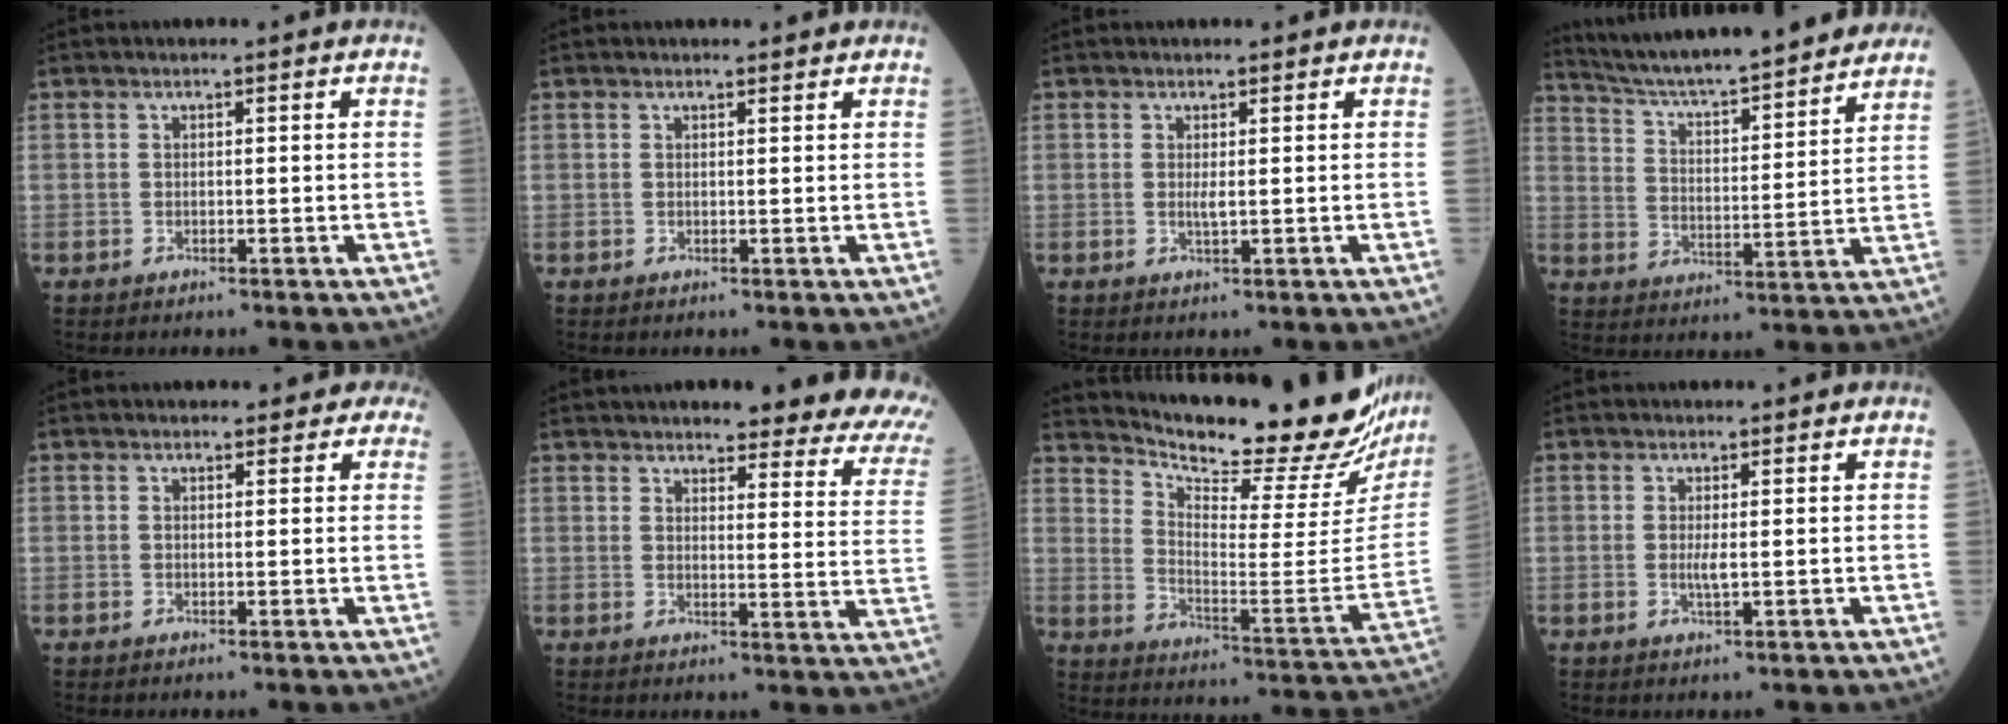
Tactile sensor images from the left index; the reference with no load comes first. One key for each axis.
{"total": 1.2, "fx": 1.0, "fy": 0.4, "fz": 0.3, "tx": -0.009, "ty": 0.000, "tz": 0.010}
{"total": 1.0, "fx": 0.0, "fy": 0.2, "fz": 1.0, "tx": -0.026, "ty": -0.007, "tz": -0.001}
{"total": 22.6, "fx": 20.2, "fy": 2.2, "fz": 9.8, "tx": -0.160, "ty": 0.000, "tz": 0.289}
{"total": 3.8, "fx": 3.2, "fy": 2.0, "fz": 0.4, "tx": 0.020, "ty": -0.014, "tz": 0.011}
{"total": 19.6, "fx": 17.5, "fy": 2.8, "fz": 8.4, "tx": -0.083, "ty": -0.064, "tz": 0.178}
{"total": 25.6, "fx": 23.6, "fy": 3.6, "fz": 9.3, "tx": -0.157, "ty": -0.108, "tz": 0.305}
{"total": 1.5, "fx": -0.3, "fy": 0.2, "fz": 1.5, "tx": -0.036, "ty": -0.007, "tz": -0.004}